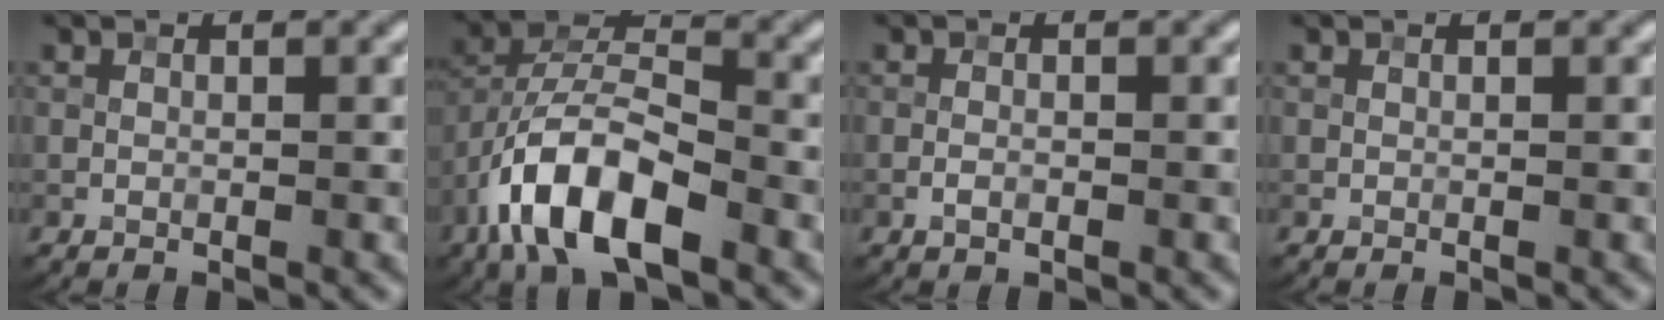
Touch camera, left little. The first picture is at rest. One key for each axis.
{"total": 9.4, "fx": -4.6, "fy": 4.2, "fz": 7.1, "tx": -0.124, "ty": 0.013, "tz": -0.089}
{"total": 1.1, "fx": -0.4, "fy": 0.5, "fz": 0.9, "tx": -0.017, "ty": 0.001, "tz": -0.009}
{"total": 0.0}